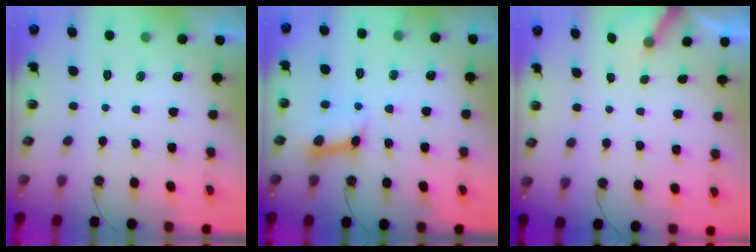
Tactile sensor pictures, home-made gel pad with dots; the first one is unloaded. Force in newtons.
{"total": 11.3, "press": 11.2, "slide": 1.5}
{"total": 3.6, "press": 3.6, "slide": 0.3}